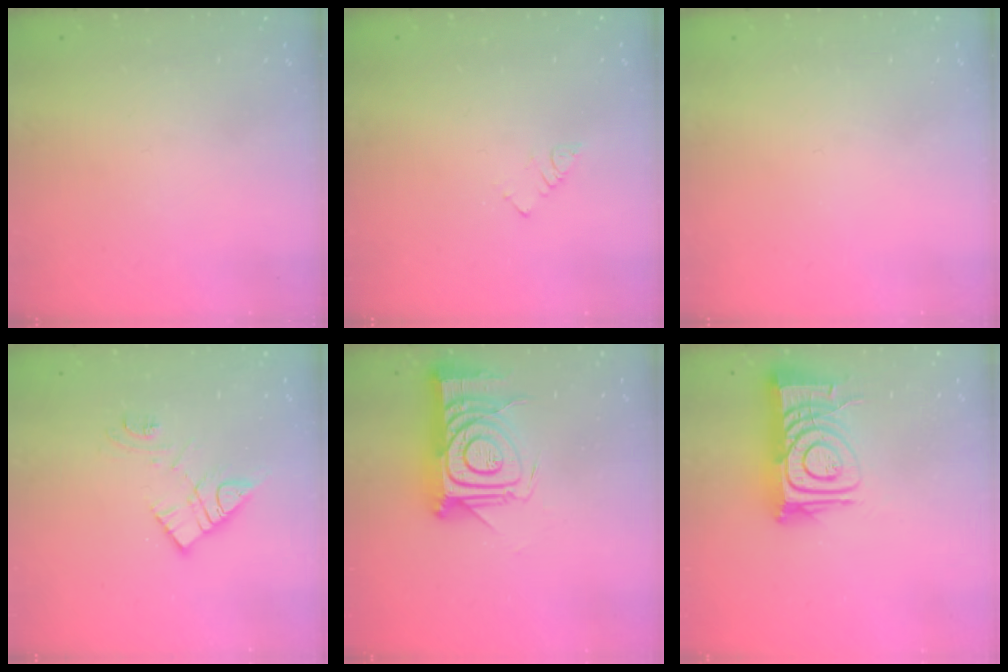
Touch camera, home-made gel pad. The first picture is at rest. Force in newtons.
{"total": 2.3, "press": 2.3, "slide": 0.4}
{"total": 0.0}
{"total": 11.6, "press": 11.6, "slide": 0.9}
{"total": 16.2, "press": 16.2, "slide": 1.1}
{"total": 12.7, "press": 12.7, "slide": 1.2}